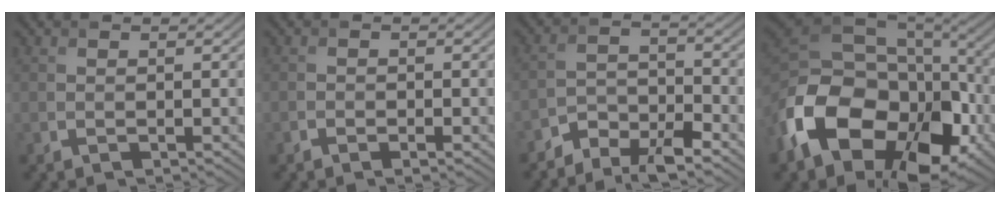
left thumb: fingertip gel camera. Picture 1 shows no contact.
{"total": 1.1, "force": [-0.7, 0.5, 0.6], "torque": [-0.010, -0.002, -0.013]}
{"total": 5.8, "force": [-4.8, 2.0, 2.5], "torque": [-0.041, -0.001, -0.101]}
{"total": 19.3, "force": [-6.8, 13.0, 12.6], "torque": [-0.281, -0.050, -0.103]}